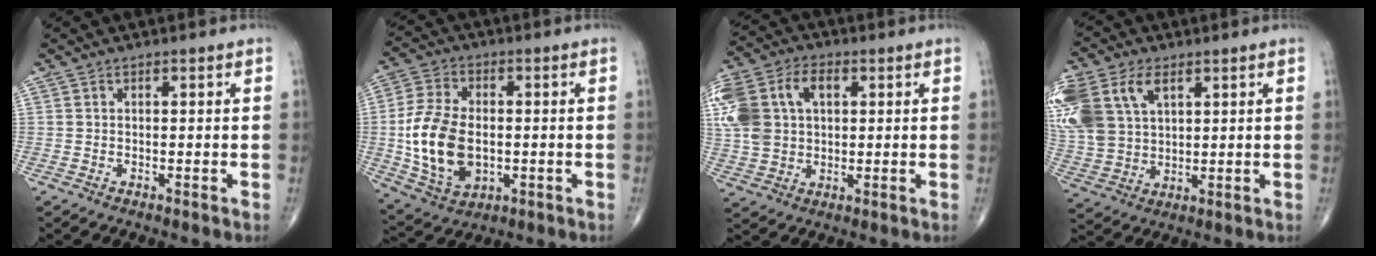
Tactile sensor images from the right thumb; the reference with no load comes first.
{"total": 15.3, "force": [-1.2, 9.7, 11.8], "torque": [-0.223, -0.001, -0.013]}
{"total": 17.9, "force": [4.0, 12.6, 12.0], "torque": [-0.278, 0.029, 0.077]}
{"total": 19.9, "force": [7.7, 13.3, 12.6], "torque": [-0.319, 0.022, 0.156]}